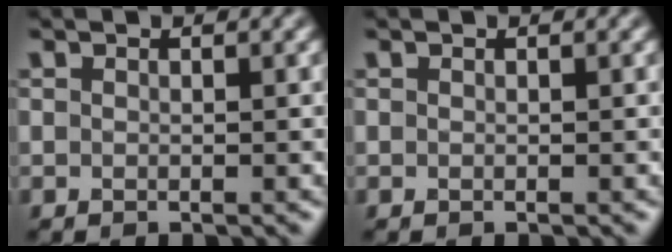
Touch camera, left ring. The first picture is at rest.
{"total": 0.0}